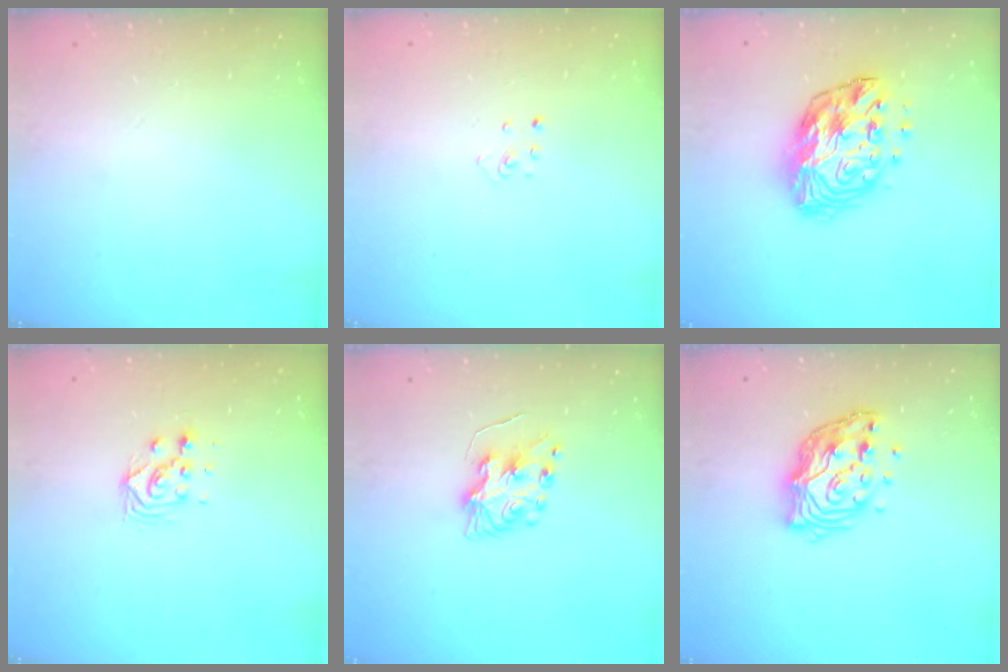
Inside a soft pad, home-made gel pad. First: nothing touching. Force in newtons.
{"total": 1.9, "press": 1.9, "slide": 0.1}
{"total": 15.1, "press": 15.1, "slide": 0.7}
{"total": 6.1, "press": 6.1, "slide": 0.2}
{"total": 7.8, "press": 7.8, "slide": 0.7}
{"total": 13.5, "press": 13.5, "slide": 1.2}